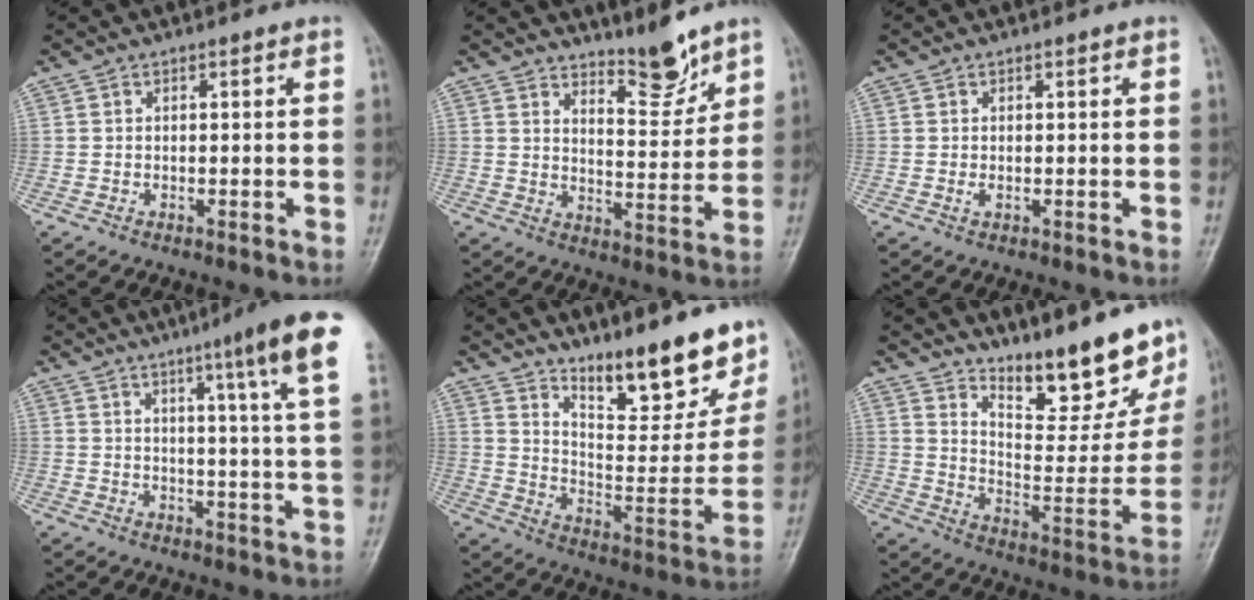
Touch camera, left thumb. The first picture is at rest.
{"total": 7.3, "force": [6.3, 1.5, 3.4], "torque": [-0.036, -0.064, 0.106]}
{"total": 0.8, "force": [0.3, 0.4, 0.7], "torque": [-0.012, 0.000, 0.006]}
{"total": 13.9, "force": [7.3, 0.3, 11.8], "torque": [-0.161, -0.029, 0.086]}
{"total": 19.9, "force": [14.8, 5.9, 11.9], "torque": [-0.127, -0.102, 0.230]}
{"total": 19.6, "force": [15.6, 5.1, 10.6], "torque": [-0.112, -0.112, 0.234]}